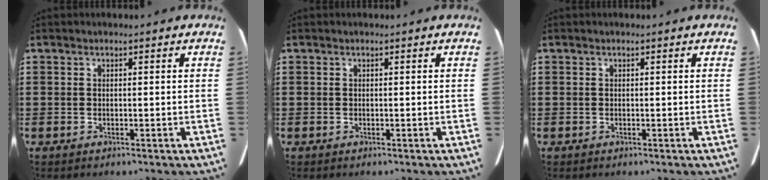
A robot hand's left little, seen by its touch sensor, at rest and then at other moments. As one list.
[{"total": 0.0}, {"total": 0.0}]